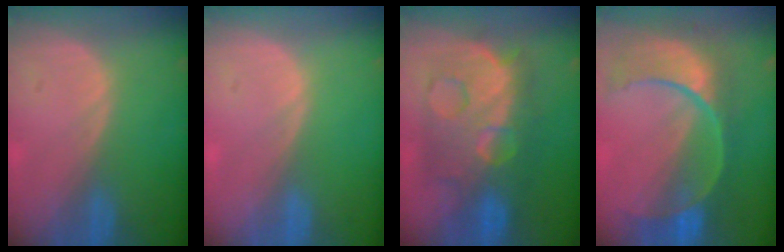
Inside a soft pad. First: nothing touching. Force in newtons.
{"total": 0.0}
{"total": 12.3, "press": 12.2, "slide": 1.2}
{"total": 11.2, "press": 9.4, "slide": 6.1}